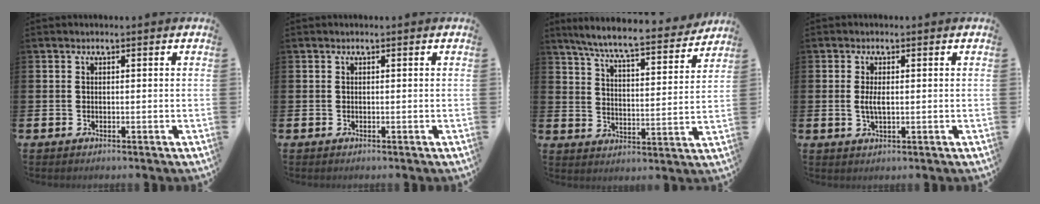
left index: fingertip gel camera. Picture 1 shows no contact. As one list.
[{"total": 0.0}, {"total": 7.8, "force": [7.1, 0.3, 3.1], "torque": [-0.080, -0.052, 0.119]}, {"total": 2.5, "force": [0.1, 1.0, 2.3], "torque": [-0.045, 0.004, 0.000]}]